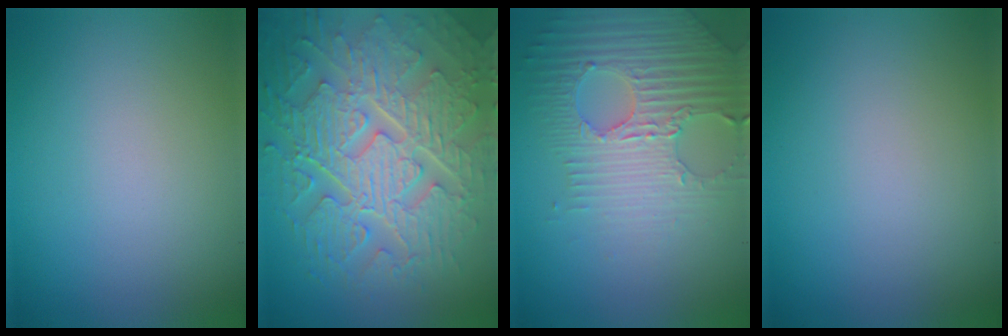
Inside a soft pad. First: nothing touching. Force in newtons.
{"total": 10.4, "press": 7.0, "slide": 7.7}
{"total": 4.7, "press": 4.2, "slide": 2.1}
{"total": 0.0}